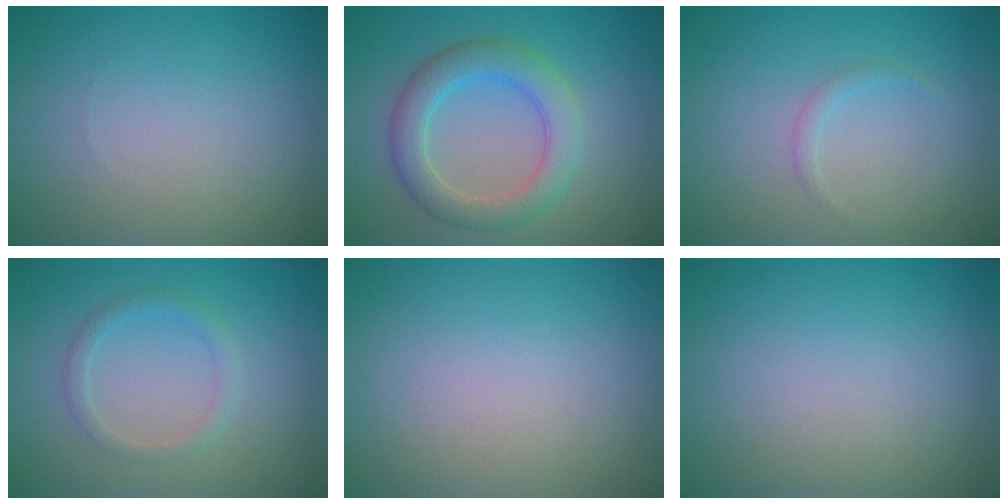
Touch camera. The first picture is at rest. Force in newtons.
{"total": 4.6, "press": 4.6, "slide": 0.1}
{"total": 0.9, "press": 0.9, "slide": 0.0}
{"total": 1.6, "press": 1.6, "slide": 0.0}
{"total": 0.0}
{"total": 0.0}